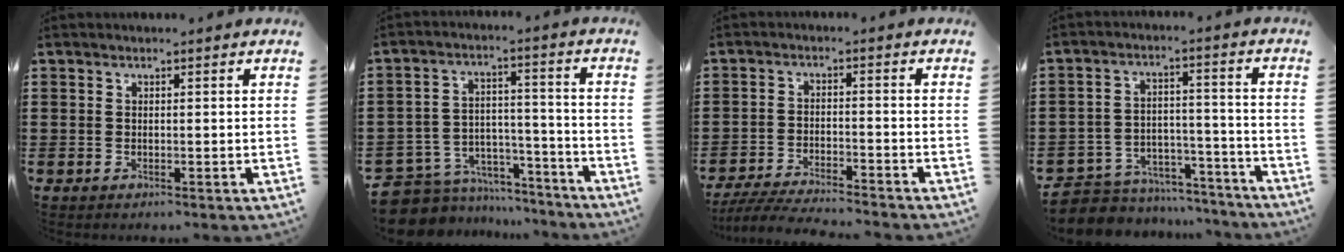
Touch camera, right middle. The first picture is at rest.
{"total": 7.3, "force": [-6.8, 2.6, 0.6], "torque": [-0.028, 0.005, -0.136]}
{"total": 5.0, "force": [-4.8, 0.0, 1.4], "torque": [-0.037, -0.011, -0.097]}
{"total": 6.6, "force": [-6.4, 1.6, 0.4], "torque": [-0.012, 0.015, -0.130]}